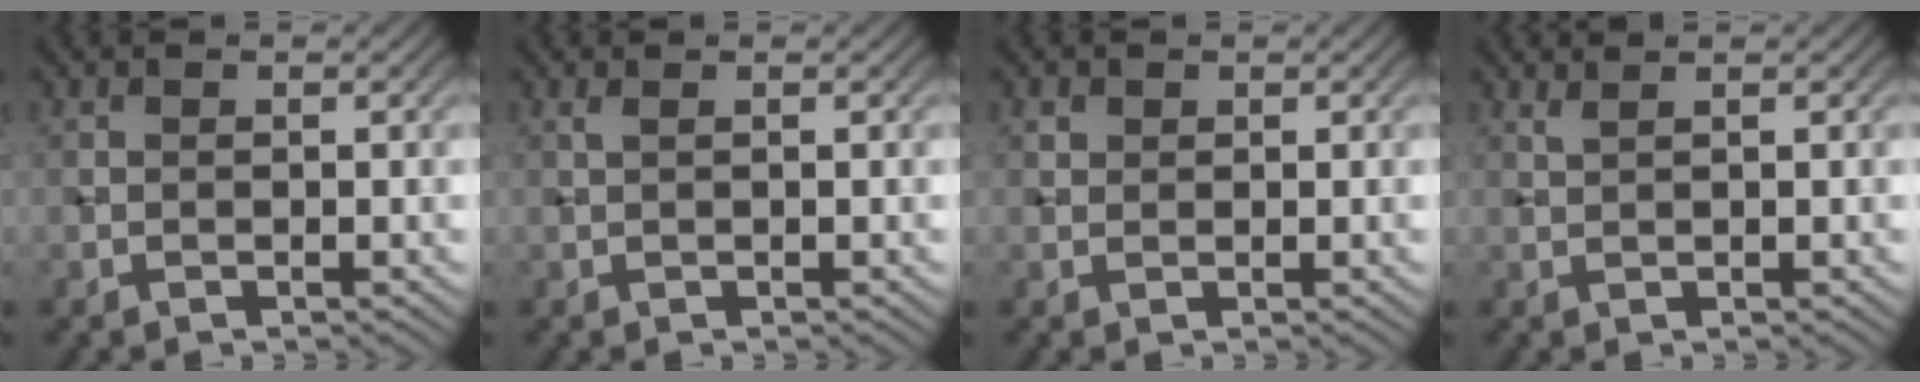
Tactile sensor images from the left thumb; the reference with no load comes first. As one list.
[{"total": 0.6, "force": [0.3, 0.1, 0.5], "torque": [-0.014, 0.005, 0.006]}, {"total": 1.0, "force": [0.6, 0.8, 0.3], "torque": [-0.005, 0.000, 0.011]}, {"total": 1.2, "force": [0.9, 0.2, 0.7], "torque": [-0.019, 0.004, 0.013]}]